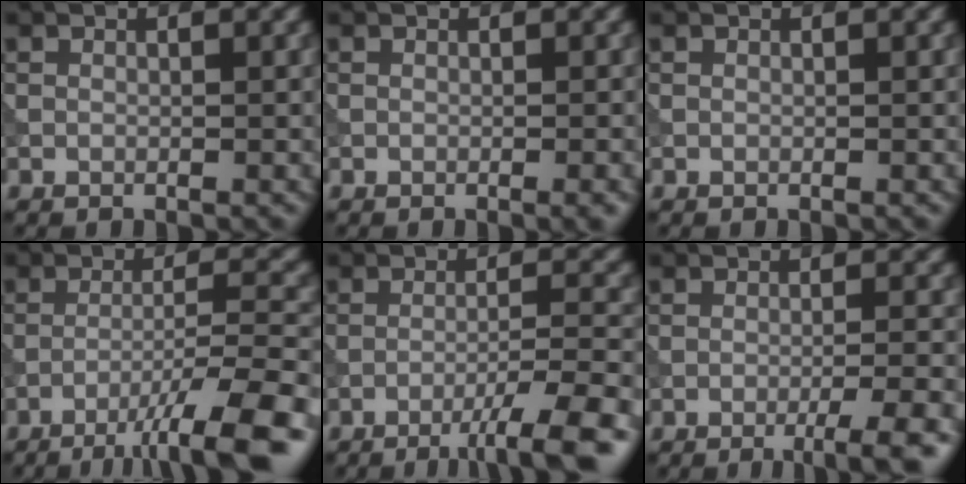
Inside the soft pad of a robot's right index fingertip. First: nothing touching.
{"total": 1.2, "force": [-0.4, 0.2, 1.1], "torque": [-0.011, 0.000, -0.007]}
{"total": 0.0}
{"total": 9.2, "force": [-5.9, 1.0, 7.0], "torque": [-0.097, 0.017, -0.093]}
{"total": 6.6, "force": [-4.0, 0.7, 5.2], "torque": [-0.072, 0.011, -0.065]}
{"total": 4.6, "force": [-2.4, 0.7, 3.9], "torque": [-0.052, 0.004, -0.040]}